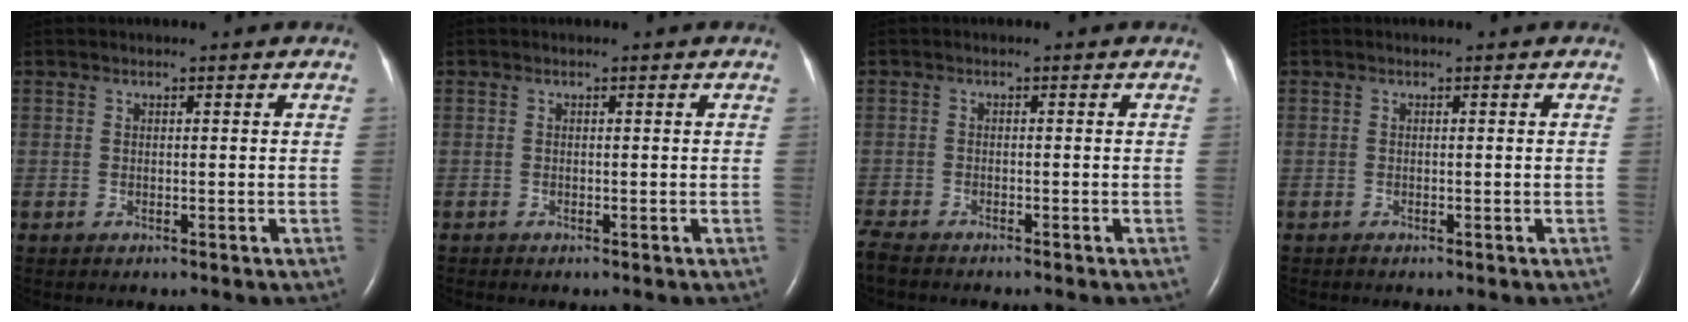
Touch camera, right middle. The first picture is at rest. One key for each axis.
{"total": 0.0}
{"total": 3.9, "fx": -3.6, "fy": 0.2, "fz": 1.5, "tx": -0.032, "ty": -0.014, "tz": -0.060}
{"total": 0.0}